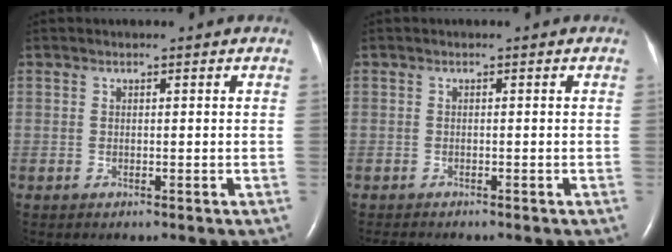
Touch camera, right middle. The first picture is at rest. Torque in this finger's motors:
{"motor_torque": [0.07, -0.11, -0.02, -0.01]}